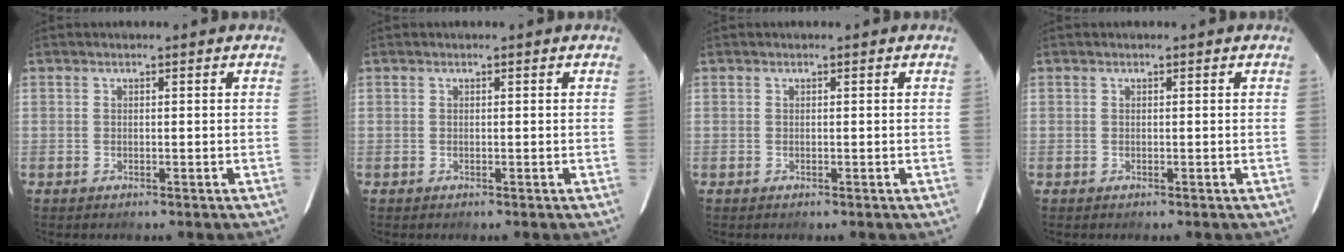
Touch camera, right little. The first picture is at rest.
{"total": 0.0}
{"total": 0.0}
{"total": 0.0}